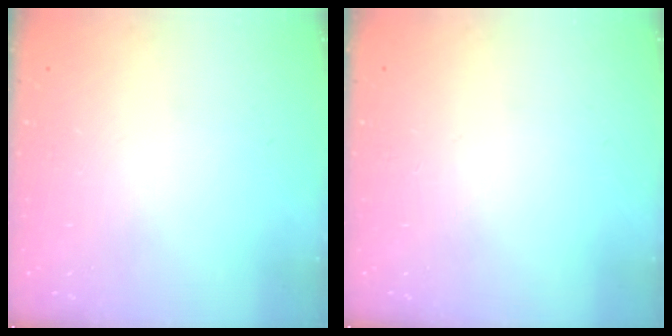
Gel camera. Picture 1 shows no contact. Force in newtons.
{"total": 0.0}